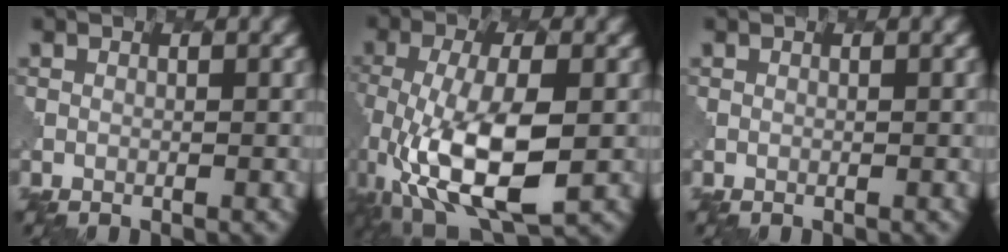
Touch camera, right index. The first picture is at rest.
{"total": 10.3, "force": [-3.0, 4.2, 9.0], "torque": [-0.182, -0.017, -0.046]}
{"total": 0.0}